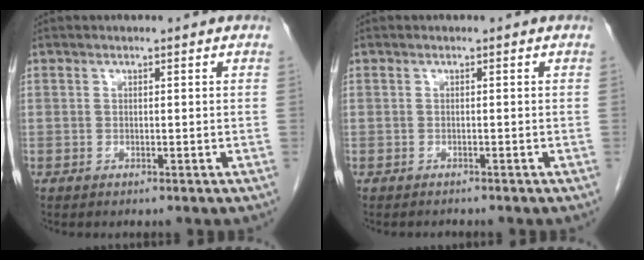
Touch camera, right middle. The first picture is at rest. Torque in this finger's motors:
{"motor_torque": [0.06, 0.02, -0.06, -0.02]}